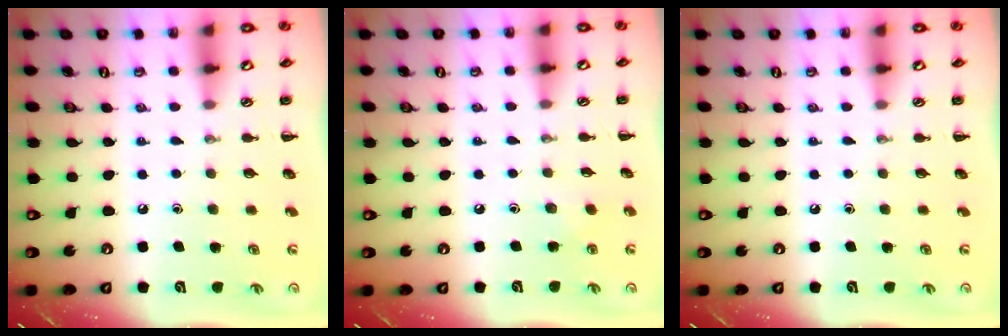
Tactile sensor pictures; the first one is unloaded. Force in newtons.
{"total": 3.1, "press": 3.0, "slide": 1.0}
{"total": 0.0}